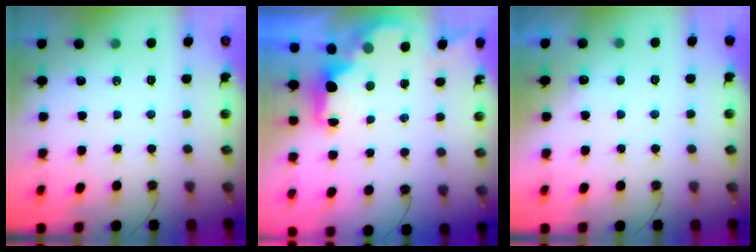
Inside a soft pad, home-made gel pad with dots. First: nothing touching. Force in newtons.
{"total": 1.8, "press": 1.7, "slide": 0.6}
{"total": 4.4, "press": 4.3, "slide": 1.2}